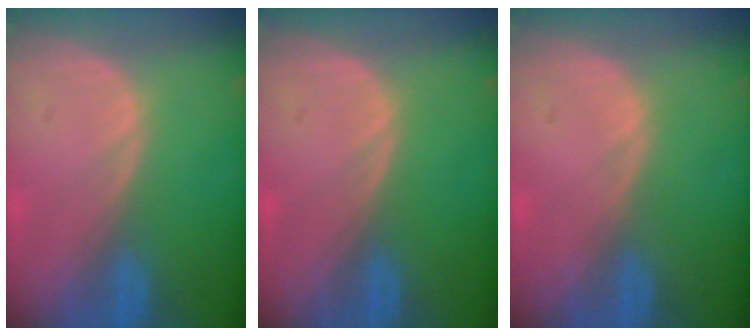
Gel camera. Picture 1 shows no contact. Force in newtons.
{"total": 0.0}
{"total": 0.0}